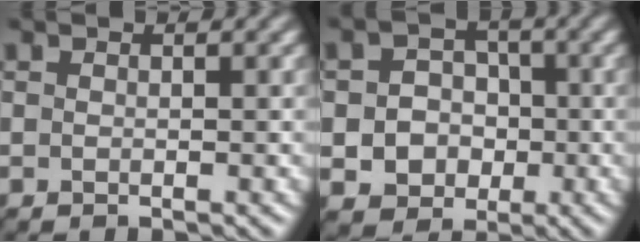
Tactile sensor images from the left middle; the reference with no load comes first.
{"total": 4.9, "force": [-1.5, 4.3, 1.7], "torque": [-0.020, -0.001, -0.038]}